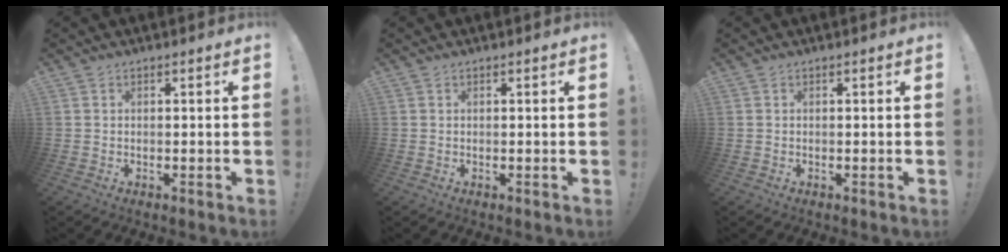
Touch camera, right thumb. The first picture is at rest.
{"total": 0.0}
{"total": 0.0}